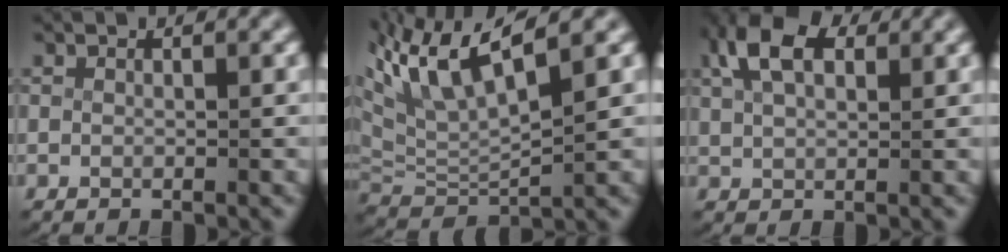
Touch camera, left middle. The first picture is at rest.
{"total": 9.0, "force": [4.0, 5.2, 6.3], "torque": [-0.154, -0.001, 0.073]}
{"total": 4.9, "force": [2.6, 2.6, 3.3], "torque": [-0.079, -0.001, 0.050]}